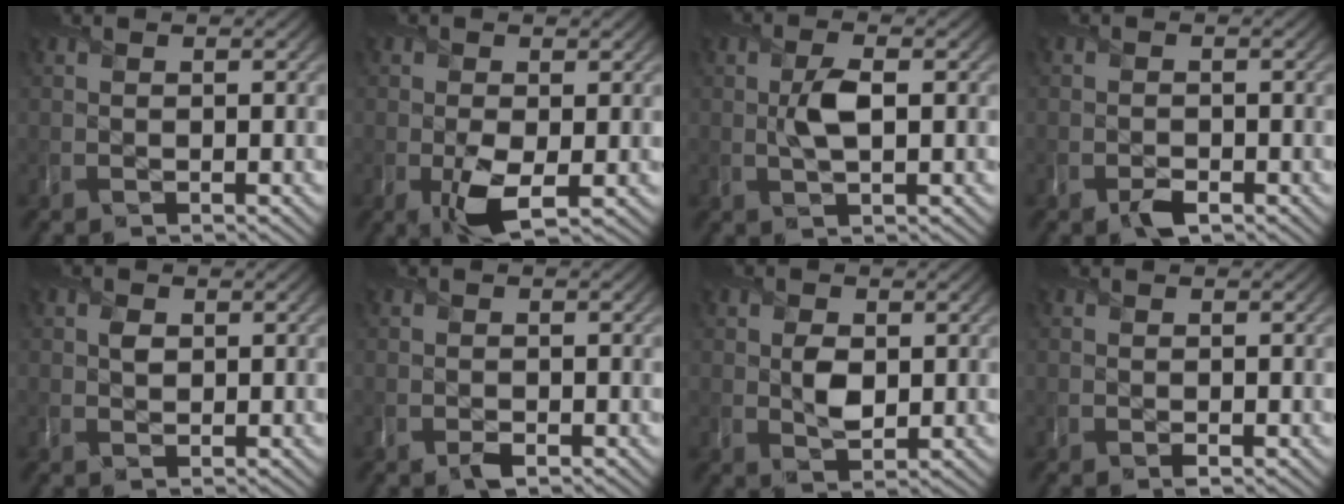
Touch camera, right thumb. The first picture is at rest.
{"total": 4.2, "force": [-0.9, 2.4, 3.3], "torque": [-0.074, -0.018, -0.014]}
{"total": 3.9, "force": [0.3, 1.7, 3.5], "torque": [-0.076, 0.001, 0.003]}
{"total": 1.9, "force": [-1.2, 1.2, 1.0], "torque": [-0.018, -0.006, -0.024]}
{"total": 1.6, "force": [0.4, 1.3, 0.9], "torque": [-0.018, -0.002, 0.005]}
{"total": 1.2, "force": [-0.7, 0.8, 0.7], "torque": [-0.014, -0.006, -0.015]}
{"total": 3.5, "force": [0.3, 2.4, 2.5], "torque": [-0.053, -0.007, 0.006]}
{"total": 0.7, "force": [-0.3, 0.5, 0.5], "torque": [-0.010, -0.007, -0.006]}